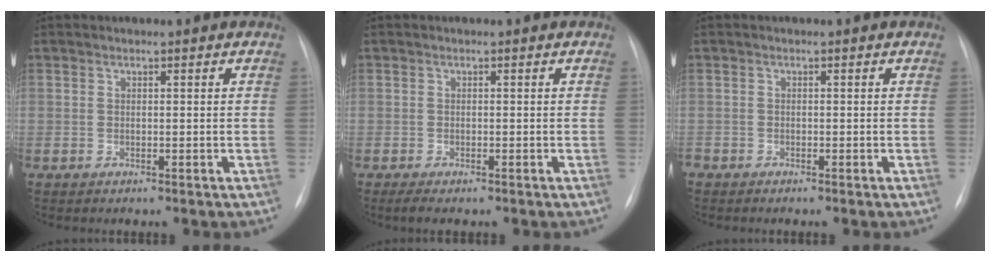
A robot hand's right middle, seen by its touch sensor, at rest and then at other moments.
{"total": 2.7, "force": [-1.9, 0.6, 1.7], "torque": [-0.028, -0.008, -0.027]}
{"total": 0.8, "force": [-0.8, 0.1, 0.1], "torque": [-0.006, -0.002, -0.016]}